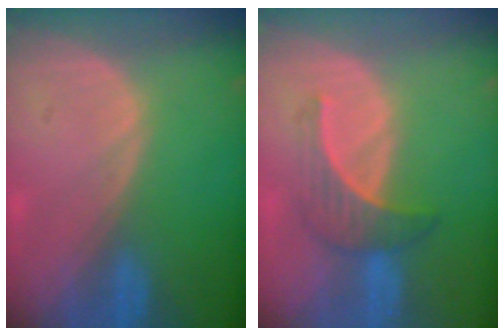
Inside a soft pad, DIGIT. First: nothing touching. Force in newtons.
{"total": 4.5, "press": 4.4, "slide": 0.8}